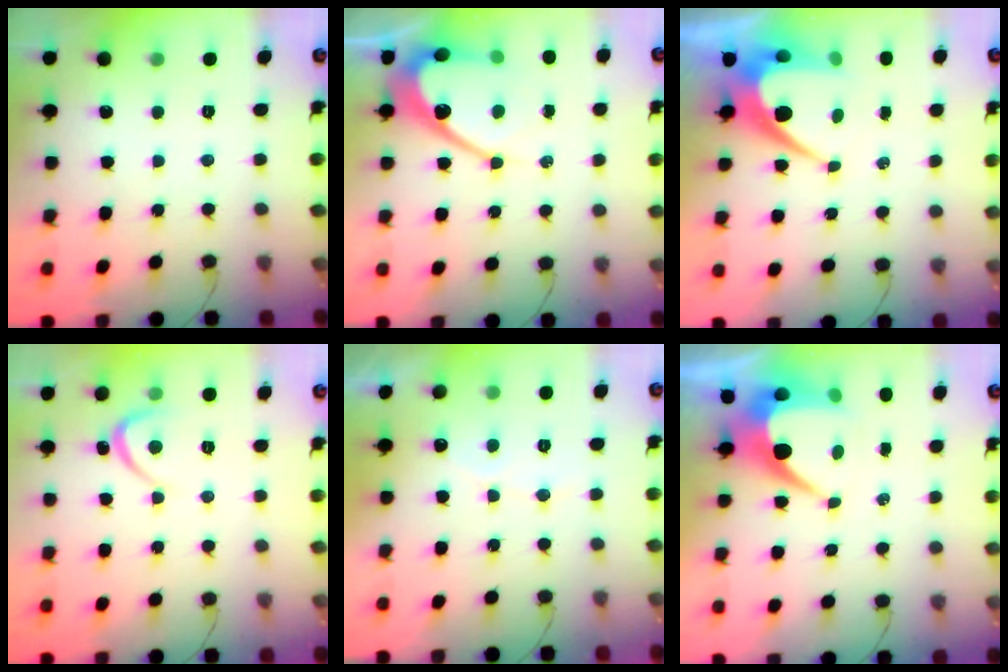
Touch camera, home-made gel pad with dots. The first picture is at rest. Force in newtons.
{"total": 13.9, "press": 13.8, "slide": 1.2}
{"total": 9.6, "press": 9.6, "slide": 0.7}
{"total": 3.2, "press": 3.2, "slide": 0.3}
{"total": 3.8, "press": 3.8, "slide": 0.1}
{"total": 8.9, "press": 8.9, "slide": 0.8}